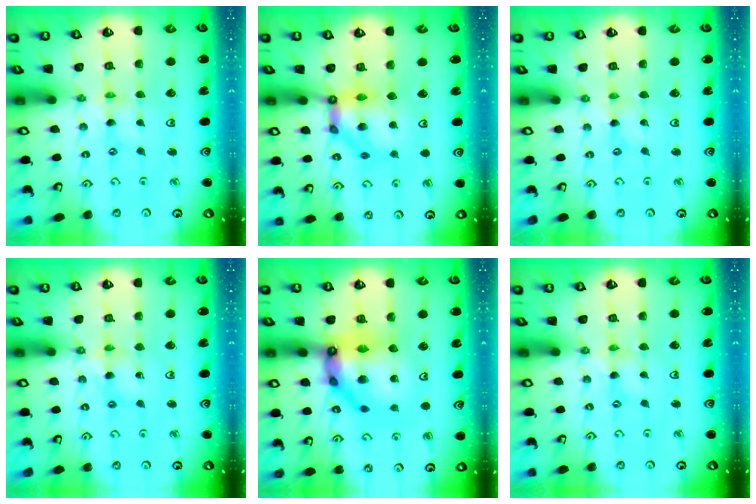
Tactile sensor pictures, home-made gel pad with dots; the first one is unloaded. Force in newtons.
{"total": 10.8, "press": 10.8, "slide": 1.4}
{"total": 0.0}
{"total": 5.6, "press": 5.6, "slide": 0.5}
{"total": 16.1, "press": 16.0, "slide": 1.8}
{"total": 1.7, "press": 1.7, "slide": 0.3}